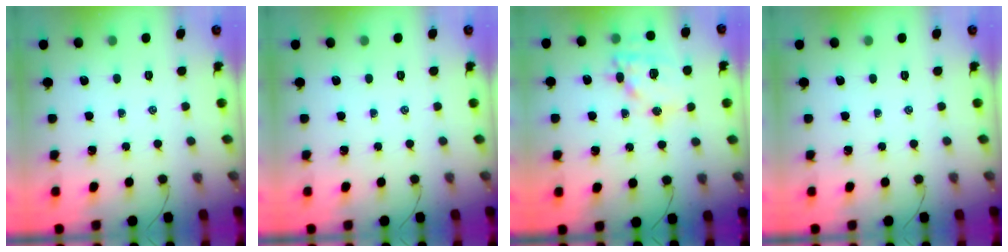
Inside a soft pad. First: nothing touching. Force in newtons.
{"total": 0.0}
{"total": 15.1, "press": 15.0, "slide": 2.2}
{"total": 0.0}